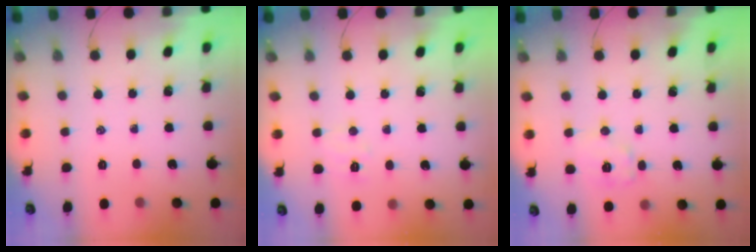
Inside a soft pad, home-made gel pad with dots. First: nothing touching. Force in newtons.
{"total": 3.9, "press": 3.8, "slide": 1.0}
{"total": 7.5, "press": 7.5, "slide": 0.3}